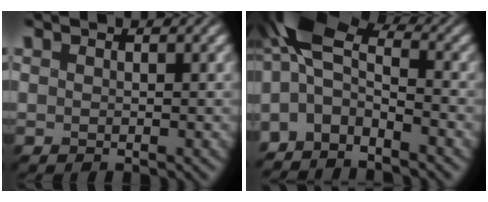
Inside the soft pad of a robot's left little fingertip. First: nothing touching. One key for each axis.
{"total": 6.1, "fx": -2.9, "fy": 3.0, "fz": 4.4, "tx": -0.079, "ty": 0.020, "tz": -0.071}